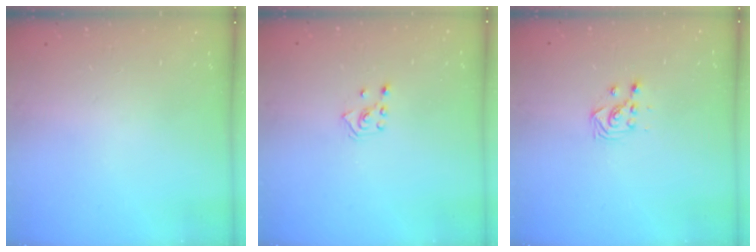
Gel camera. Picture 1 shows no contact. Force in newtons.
{"total": 2.8, "press": 2.7, "slide": 0.7}
{"total": 2.7, "press": 2.7, "slide": 0.3}